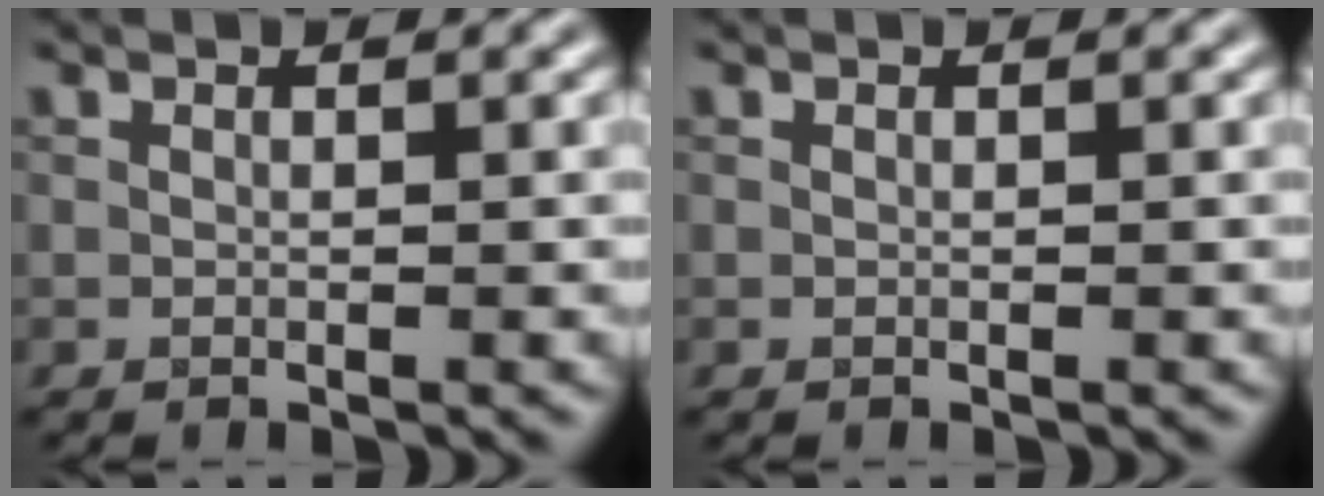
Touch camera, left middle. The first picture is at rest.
{"total": 0.0}